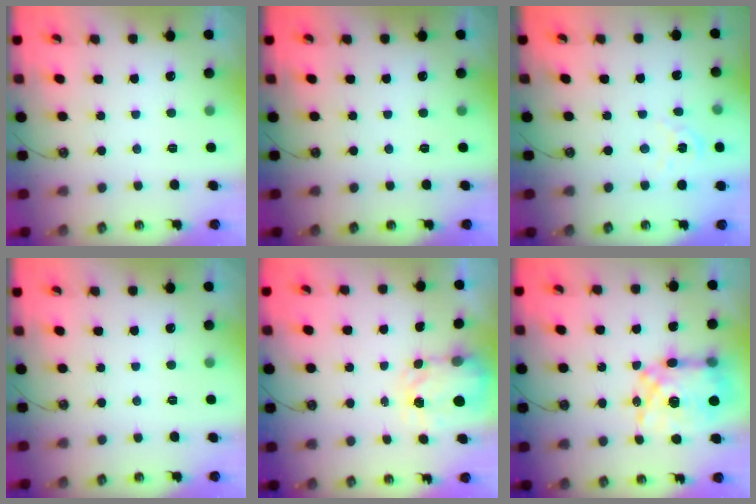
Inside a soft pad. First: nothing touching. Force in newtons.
{"total": 0.0}
{"total": 2.7, "press": 2.7, "slide": 0.3}
{"total": 0.0}
{"total": 3.7, "press": 3.6, "slide": 0.5}
{"total": 15.5, "press": 15.4, "slide": 1.3}